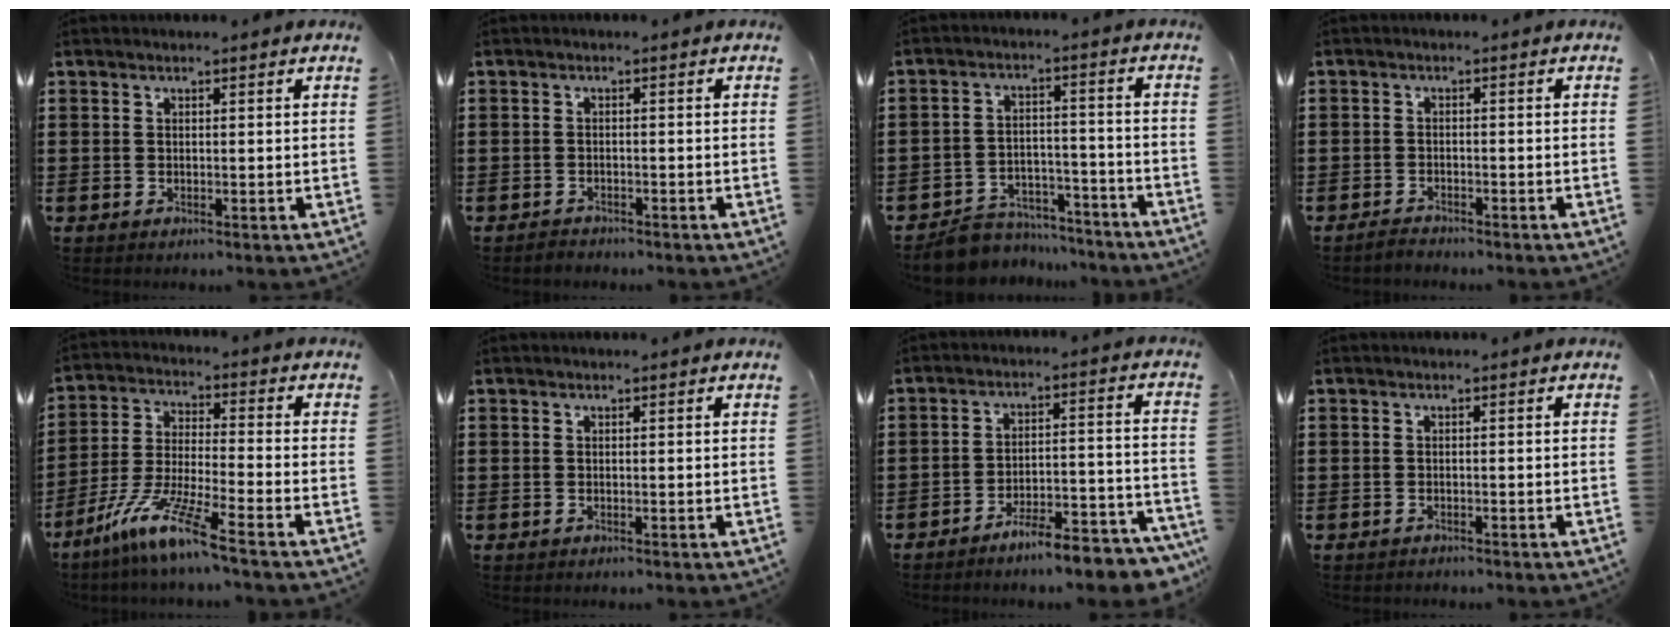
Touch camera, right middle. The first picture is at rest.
{"total": 1.2, "force": [-1.2, 0.3, -0.1], "torque": [-0.003, 0.003, -0.027]}
{"total": 6.7, "force": [-6.4, 1.7, 0.6], "torque": [-0.011, 0.022, -0.127]}
{"total": 1.8, "force": [-1.7, 0.4, -0.1], "torque": [-0.003, 0.005, -0.038]}
{"total": 9.9, "force": [-7.6, -0.1, 6.3], "torque": [-0.138, -0.011, -0.154]}
{"total": 0.0}
{"total": 7.3, "force": [-6.8, 0.3, 2.6], "torque": [-0.040, 0.007, -0.129]}
{"total": 0.6, "force": [-0.6, 0.1, 0.0], "torque": [0.000, 0.001, -0.013]}